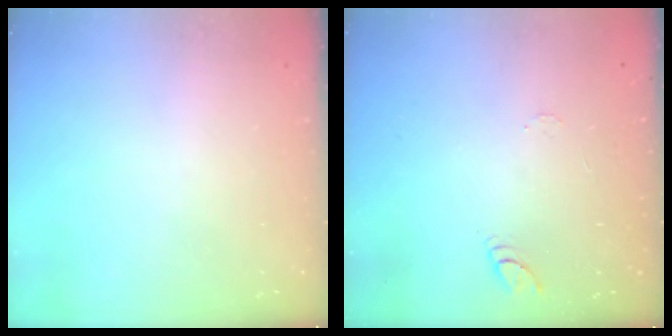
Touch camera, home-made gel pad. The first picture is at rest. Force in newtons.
{"total": 6.2, "press": 6.2, "slide": 0.6}